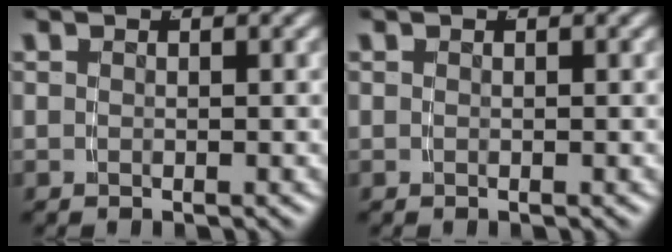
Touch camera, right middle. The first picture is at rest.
{"total": 0.0}